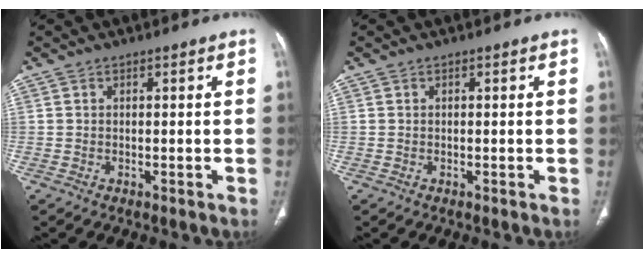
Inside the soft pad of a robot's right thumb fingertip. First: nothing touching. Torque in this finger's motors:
{"motor_torque": [-0.26, 0.04, -0.28, -0.48, 0.01]}